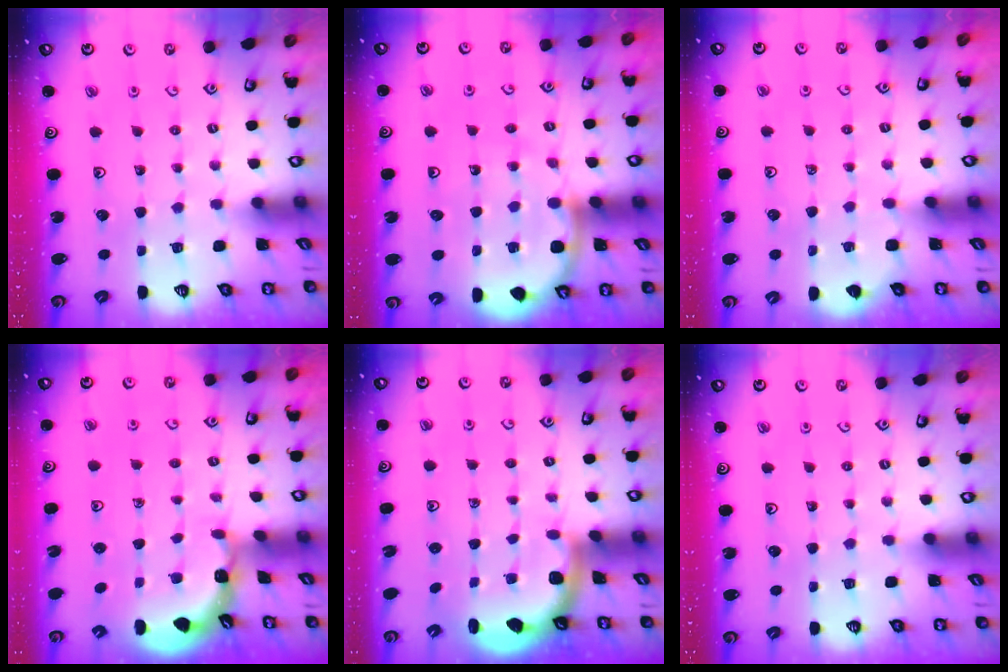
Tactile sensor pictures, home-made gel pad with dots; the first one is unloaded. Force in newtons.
{"total": 8.9, "press": 8.8, "slide": 1.1}
{"total": 1.4, "press": 1.3, "slide": 0.3}
{"total": 1.9, "press": 1.9, "slide": 0.1}
{"total": 1.8, "press": 1.8, "slide": 0.1}
{"total": 0.0}